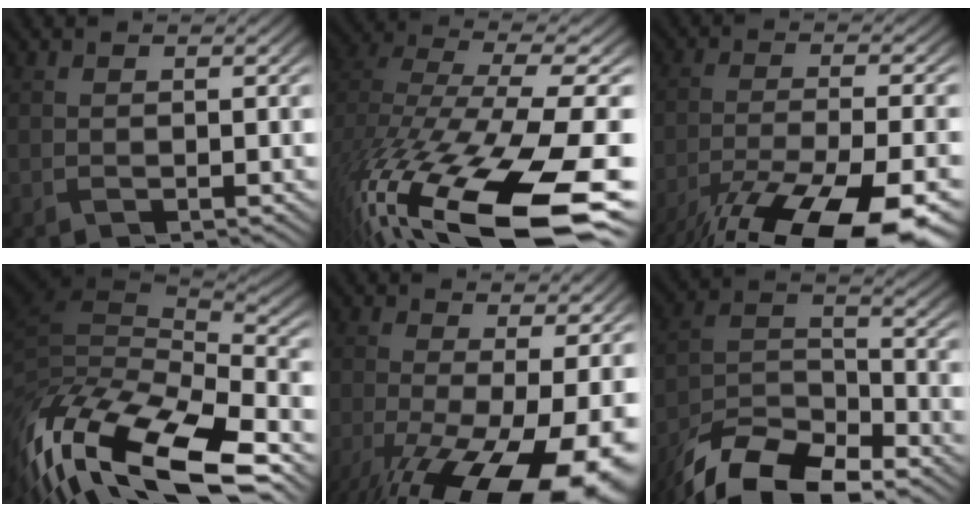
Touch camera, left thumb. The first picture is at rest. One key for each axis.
{"total": 19.1, "fx": -9.3, "fy": 7.8, "fz": 14.8, "tx": -0.335, "ty": -0.087, "tz": -0.114}
{"total": 17.4, "fx": -12.9, "fy": 4.4, "fz": 10.9, "tx": -0.198, "ty": -0.044, "tz": -0.196}
{"total": 18.2, "fx": -9.9, "fy": 6.7, "fz": 13.6, "tx": -0.303, "ty": -0.039, "tz": -0.149}
{"total": 16.6, "fx": -7.1, "fy": 6.2, "fz": 13.7, "tx": -0.255, "ty": -0.036, "tz": -0.096}
{"total": 14.7, "fx": -11.5, "fy": 5.2, "fz": 7.5, "tx": -0.161, "ty": -0.015, "tz": -0.204}